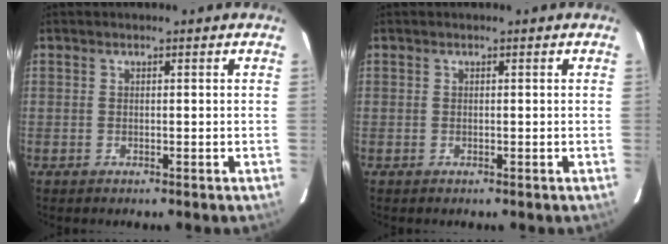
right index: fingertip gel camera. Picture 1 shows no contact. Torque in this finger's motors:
{"motor_torque": [0.00, 0.00, 0.03, 0.00]}